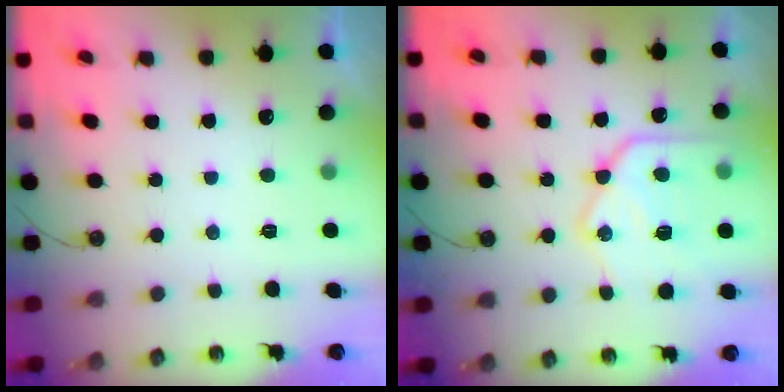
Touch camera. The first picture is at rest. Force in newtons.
{"total": 19.2, "press": 19.1, "slide": 1.5}